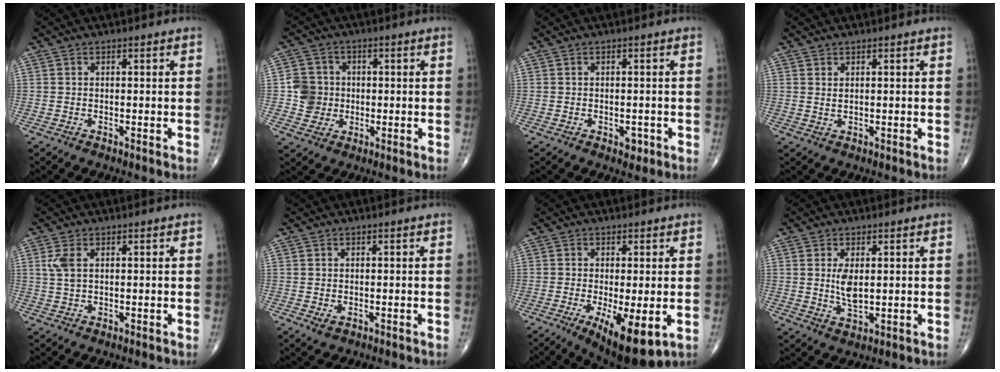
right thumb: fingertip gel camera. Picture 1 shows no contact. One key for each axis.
{"total": 6.2, "fx": -0.3, "fy": 6.0, "fz": 1.7, "tx": -0.004, "ty": 0.007, "tz": -0.008}
{"total": 1.9, "fx": -0.8, "fy": 1.2, "fz": 1.2, "tx": -0.004, "ty": 0.001, "tz": -0.008}
{"total": 1.0, "fx": 0.6, "fy": 0.4, "fz": 0.6, "tx": -0.008, "ty": -0.001, "tz": 0.012}
{"total": 3.4, "fx": 1.1, "fy": 1.8, "fz": 2.6, "tx": -0.064, "ty": 0.005, "tz": 0.024}
{"total": 1.0, "fx": -0.3, "fy": 0.6, "fz": 0.7, "tx": -0.010, "ty": -0.003, "tz": -0.002}
{"total": 10.8, "fx": -3.4, "fy": 3.3, "fz": 9.7, "tx": -0.154, "ty": -0.023, "tz": -0.045}
{"total": 4.7, "fx": 0.8, "fy": 2.3, "fz": 4.1, "tx": -0.069, "ty": -0.012, "tz": 0.021}